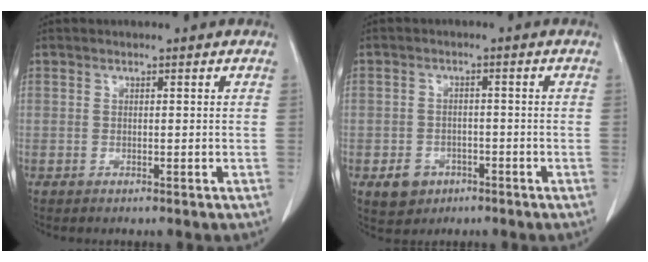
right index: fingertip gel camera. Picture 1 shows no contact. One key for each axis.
{"total": 4.2, "fx": -2.1, "fy": 3.4, "fz": 1.2, "tx": -0.016, "ty": 0.008, "tz": -0.025}